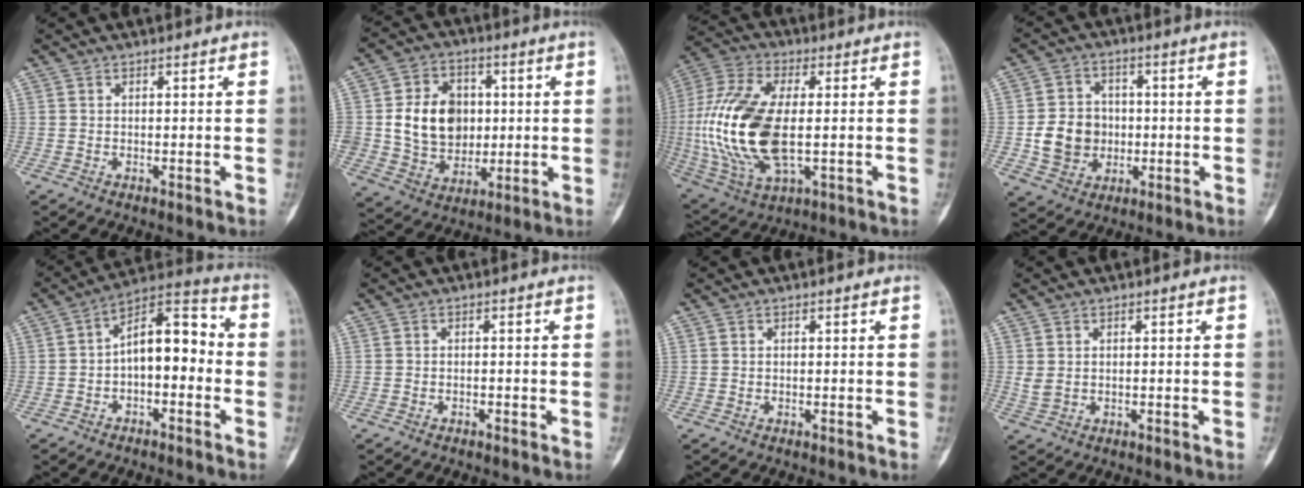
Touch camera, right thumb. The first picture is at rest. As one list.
[{"total": 14.4, "force": [1.3, 11.5, 8.6], "torque": [-0.105, 0.002, 0.032]}, {"total": 21.4, "force": [-1.0, 10.2, 18.8], "torque": [-0.416, -0.005, -0.011]}, {"total": 9.9, "force": [-1.0, 8.6, 4.7], "torque": [-0.054, 0.012, -0.014]}, {"total": 11.7, "force": [-1.4, 6.2, 9.8], "torque": [-0.128, 0.049, -0.036]}, {"total": 0.7, "force": [-0.4, 0.3, 0.4], "torque": [-0.010, 0.006, -0.008]}, {"total": 0.0}, {"total": 1.9, "force": [0.2, 1.4, 1.4], "torque": [-0.030, 0.001, 0.010]}]